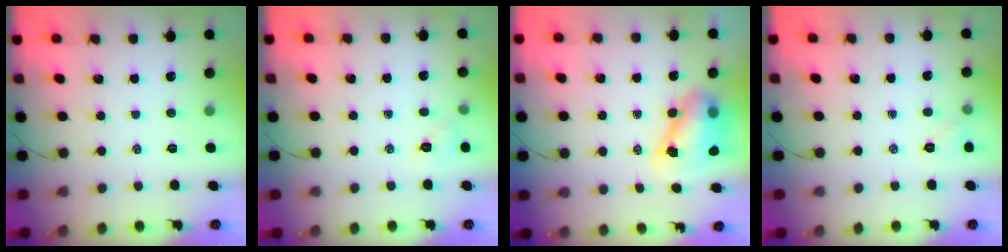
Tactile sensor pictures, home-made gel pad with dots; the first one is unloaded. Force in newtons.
{"total": 5.6, "press": 5.4, "slide": 1.5}
{"total": 8.9, "press": 8.6, "slide": 2.0}
{"total": 3.8, "press": 3.7, "slide": 1.1}